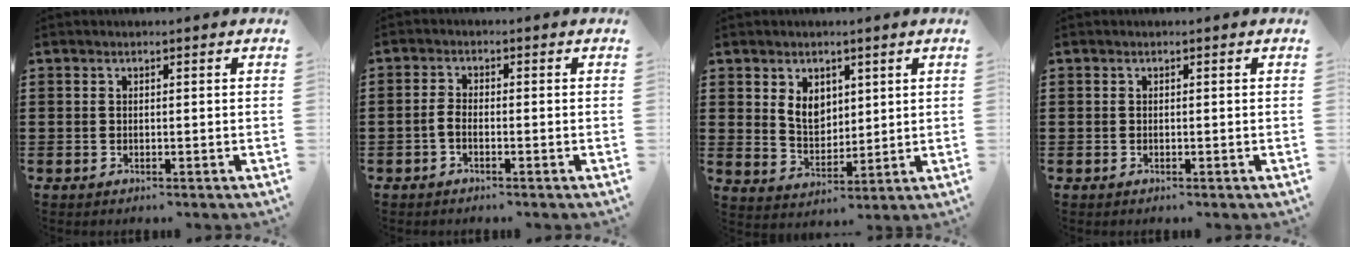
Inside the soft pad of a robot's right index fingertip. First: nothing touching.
{"total": 2.0, "force": [-1.0, 0.6, 1.6], "torque": [-0.044, -0.004, -0.024]}
{"total": 5.2, "force": [2.1, 3.9, 2.7], "torque": [-0.060, 0.009, 0.036]}
{"total": 0.0}